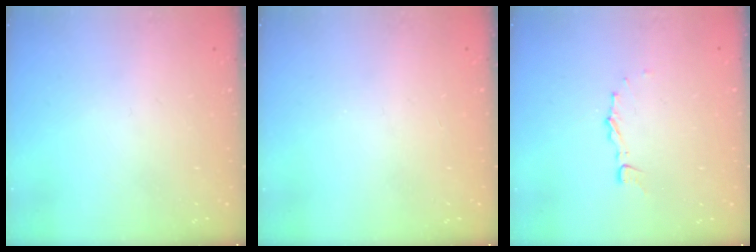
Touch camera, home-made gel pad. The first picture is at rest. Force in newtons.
{"total": 1.9, "press": 1.7, "slide": 0.8}
{"total": 4.5, "press": 4.5, "slide": 0.4}